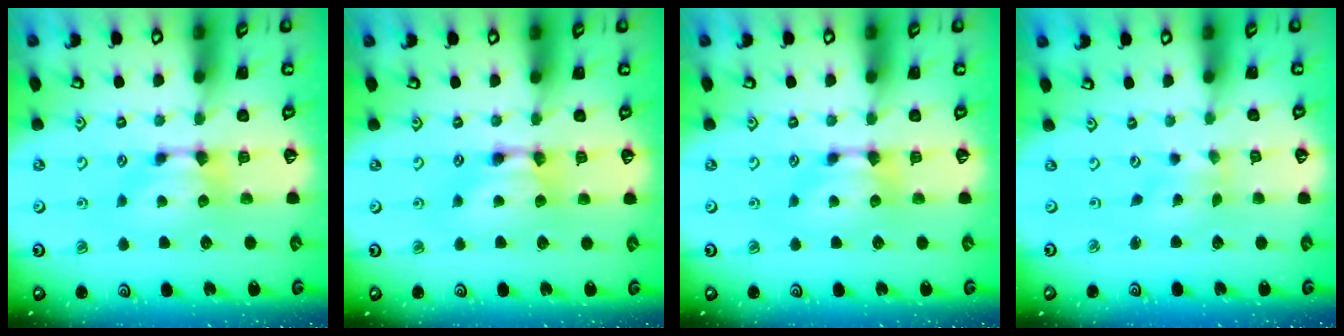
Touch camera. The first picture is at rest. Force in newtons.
{"total": 1.9, "press": 1.9, "slide": 0.1}
{"total": 0.0}
{"total": 3.5, "press": 3.4, "slide": 0.8}